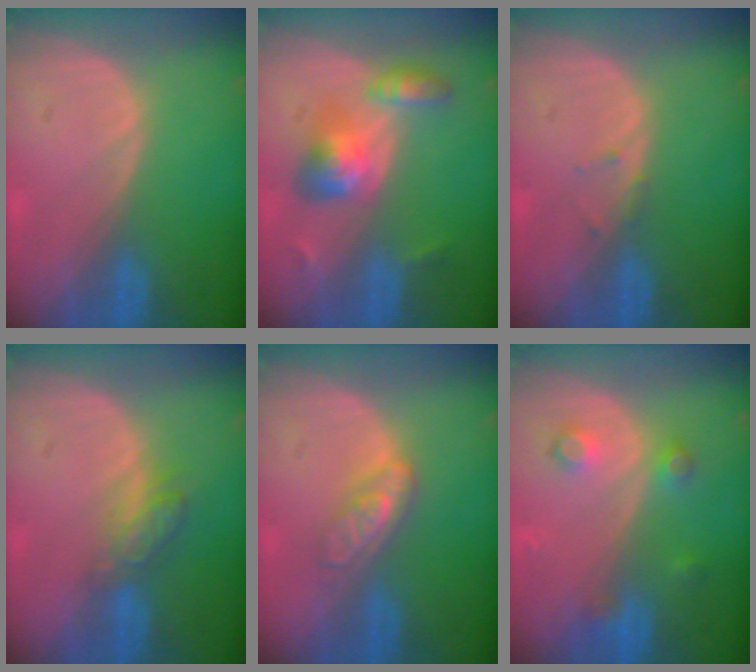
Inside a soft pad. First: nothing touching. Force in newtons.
{"total": 5.7, "press": 5.7, "slide": 0.5}
{"total": 0.8, "press": 0.8, "slide": 0.2}
{"total": 4.7, "press": 4.2, "slide": 2.1}
{"total": 4.4, "press": 4.0, "slide": 2.0}
{"total": 3.7, "press": 3.4, "slide": 1.6}